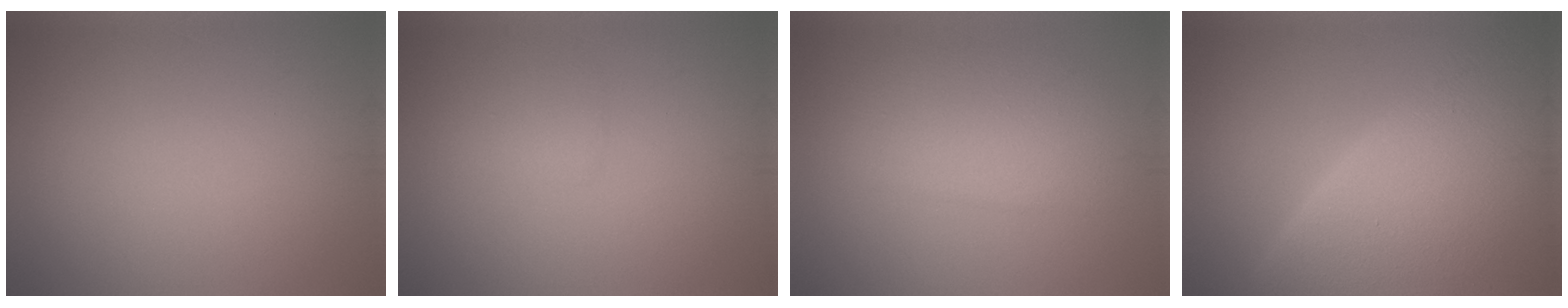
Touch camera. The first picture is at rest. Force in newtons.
{"total": 1.1, "press": 1.1, "slide": 0.1}
{"total": 4.2, "press": 4.2, "slide": 0.2}
{"total": 13.3, "press": 13.2, "slide": 1.0}